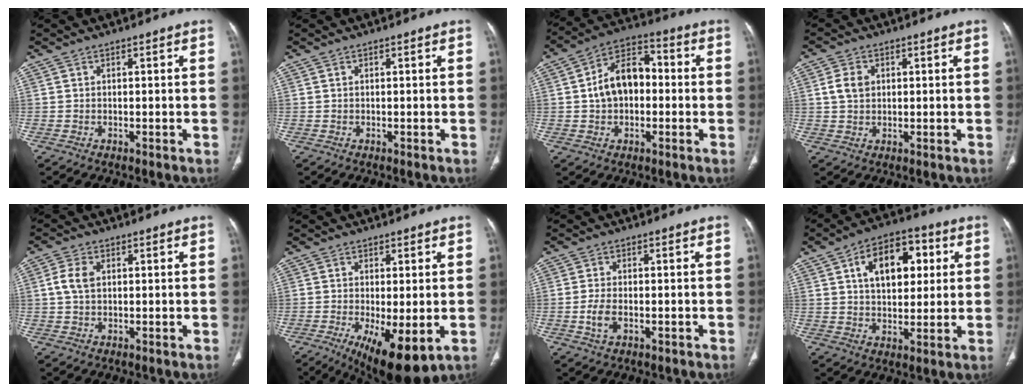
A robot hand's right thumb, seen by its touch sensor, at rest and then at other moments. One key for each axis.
{"total": 0.0}
{"total": 11.6, "fx": 0.1, "fy": 7.8, "fz": 8.5, "tx": -0.125, "ty": 0.033, "tz": -0.011}
{"total": 4.2, "fx": 0.9, "fy": 3.2, "fz": 2.6, "tx": -0.046, "ty": 0.002, "tz": 0.017}
{"total": 4.2, "fx": 0.7, "fy": 2.8, "fz": 3.1, "tx": -0.074, "ty": 0.008, "tz": 0.012}
{"total": 11.8, "fx": -3.9, "fy": 4.0, "fz": 10.4, "tx": -0.162, "ty": -0.022, "tz": -0.052}
{"total": 4.0, "fx": -1.0, "fy": 2.2, "fz": 3.2, "tx": -0.068, "ty": 0.004, "tz": -0.019}
{"total": 14.5, "fx": 3.4, "fy": 9.7, "fz": 10.3, "tx": -0.107, "ty": 0.014, "tz": 0.045}